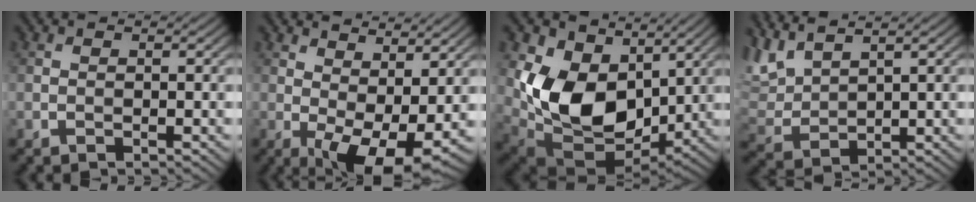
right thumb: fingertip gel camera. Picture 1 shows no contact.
{"total": 9.0, "force": [1.2, 3.9, 8.0], "torque": [-0.117, -0.007, 0.031]}
{"total": 12.8, "force": [3.1, 9.2, 8.5], "torque": [-0.189, -0.016, 0.058]}
{"total": 6.4, "force": [5.0, 1.9, 3.5], "torque": [-0.104, 0.012, 0.106]}